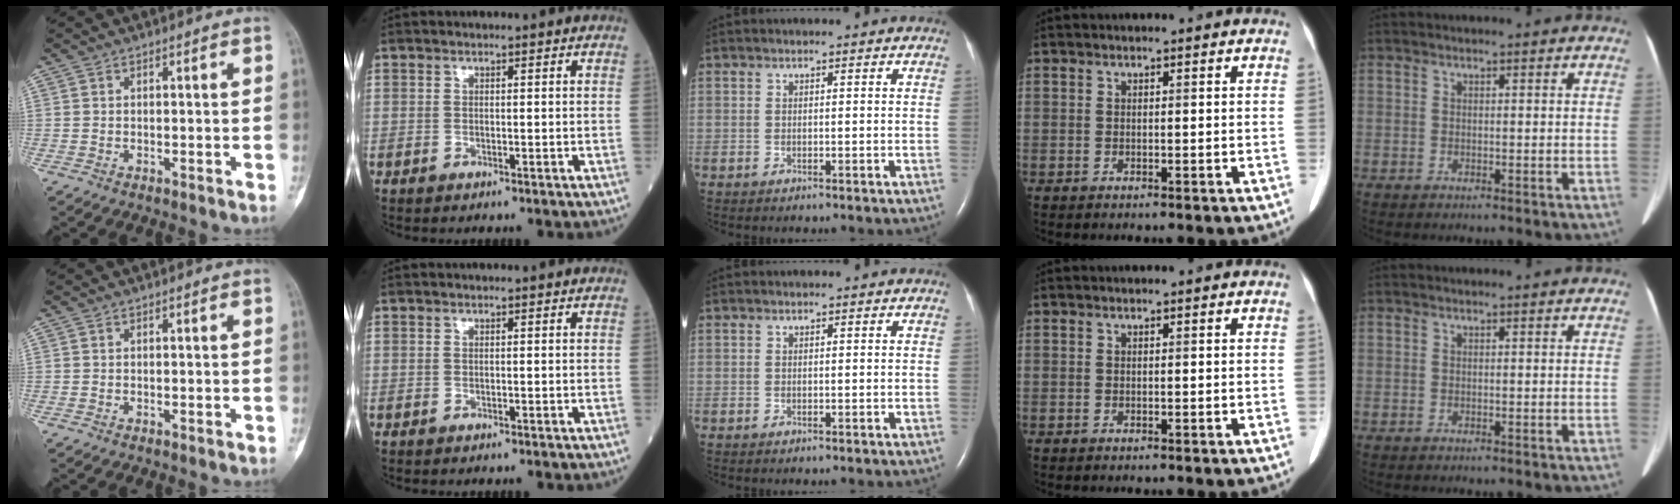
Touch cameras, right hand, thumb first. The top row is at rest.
{}